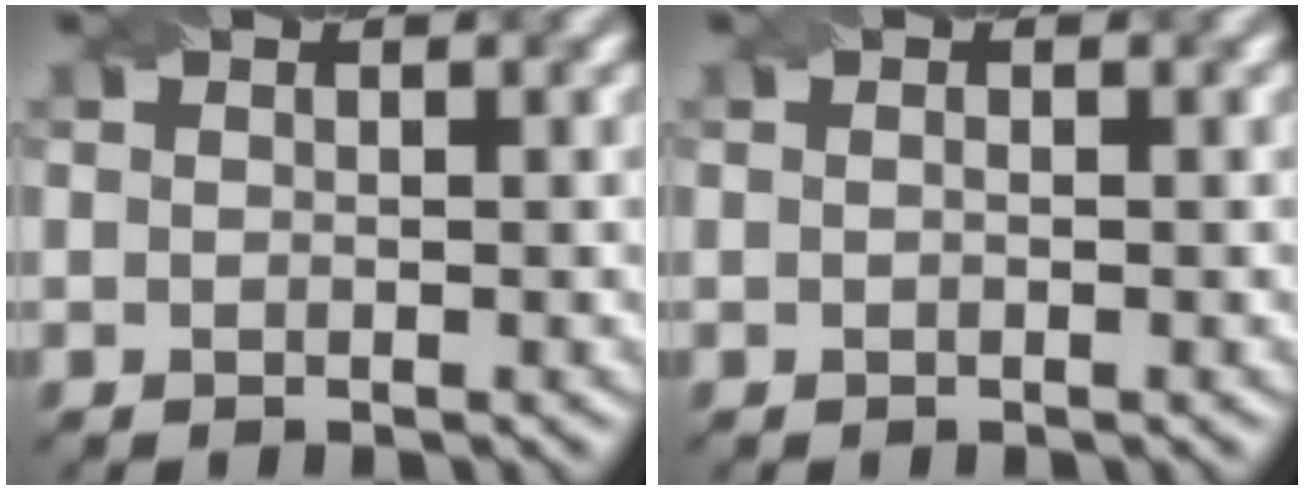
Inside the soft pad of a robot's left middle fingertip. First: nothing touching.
{"total": 0.0}